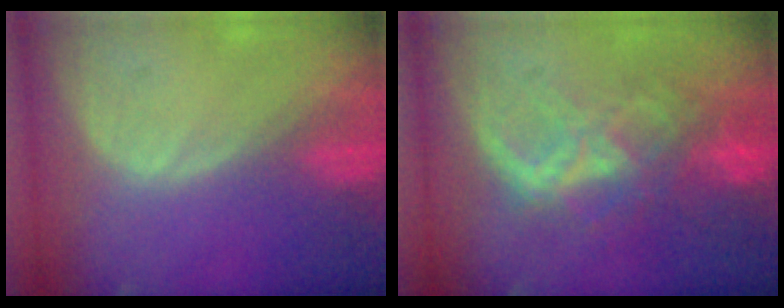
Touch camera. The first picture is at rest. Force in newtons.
{"total": 8.9, "press": 7.5, "slide": 4.7}